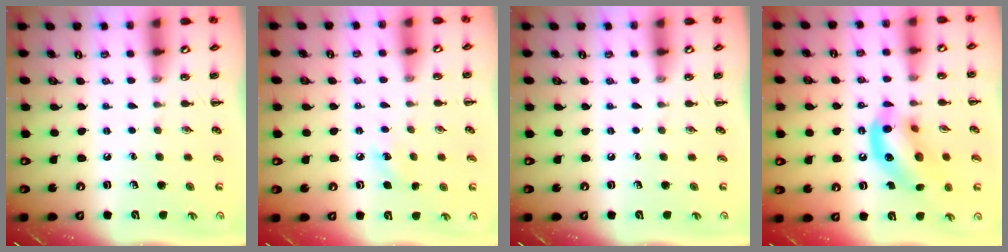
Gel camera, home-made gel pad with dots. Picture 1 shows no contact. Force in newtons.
{"total": 6.4, "press": 6.1, "slide": 1.9}
{"total": 0.0}
{"total": 14.0, "press": 13.7, "slide": 3.1}